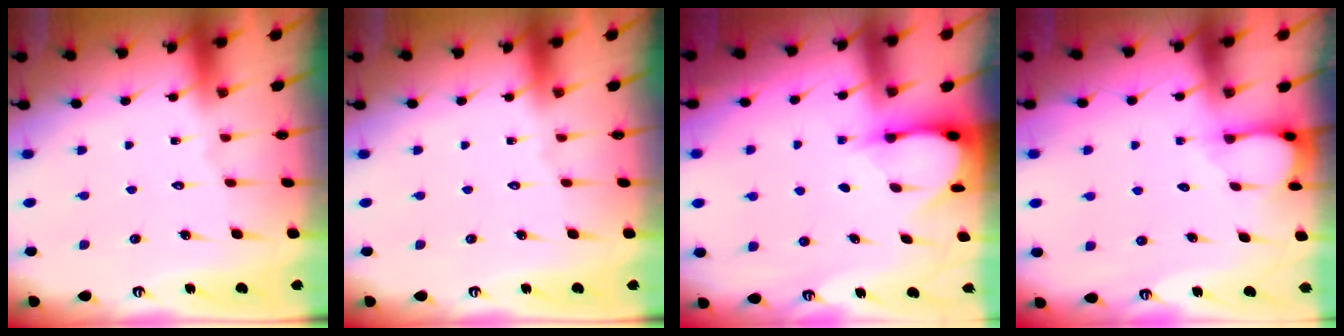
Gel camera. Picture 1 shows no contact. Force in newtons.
{"total": 0.0}
{"total": 3.1, "press": 3.1, "slide": 0.3}
{"total": 2.3, "press": 2.3, "slide": 0.3}